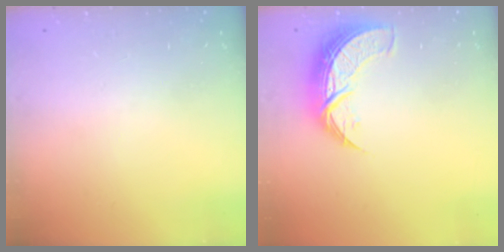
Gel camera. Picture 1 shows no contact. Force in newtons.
{"total": 10.3, "press": 10.3, "slide": 0.7}